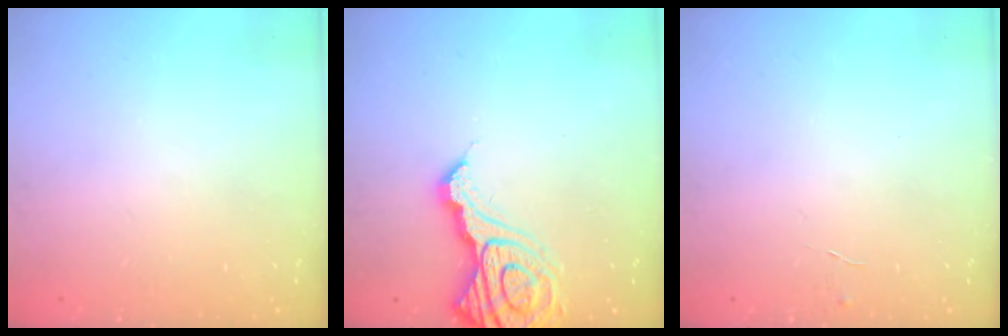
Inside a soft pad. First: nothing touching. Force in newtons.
{"total": 13.5, "press": 13.5, "slide": 1.4}
{"total": 3.9, "press": 3.9, "slide": 0.4}